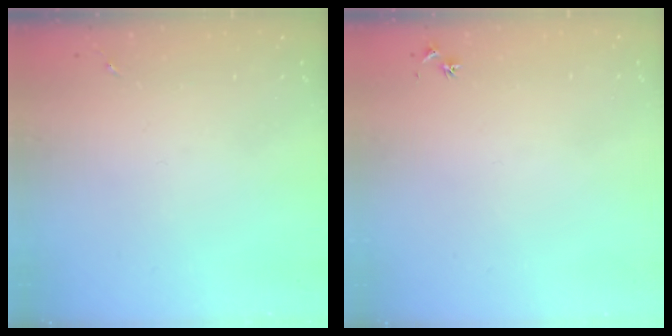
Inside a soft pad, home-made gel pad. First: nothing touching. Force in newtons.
{"total": 2.5, "press": 2.5, "slide": 0.3}